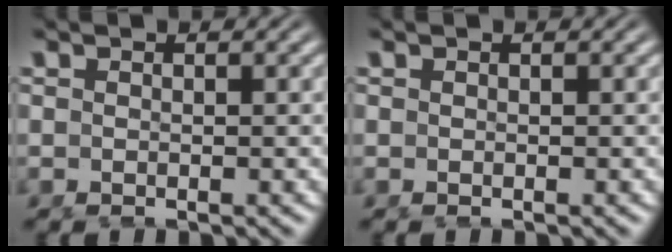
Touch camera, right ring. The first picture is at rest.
{"total": 0.0}